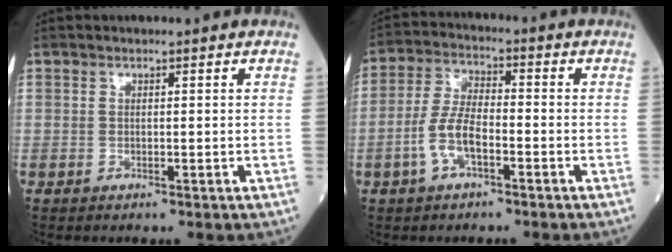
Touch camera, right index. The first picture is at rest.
{"total": 6.6, "force": [-2.5, 2.3, 5.7], "torque": [-0.127, 0.008, -0.050]}